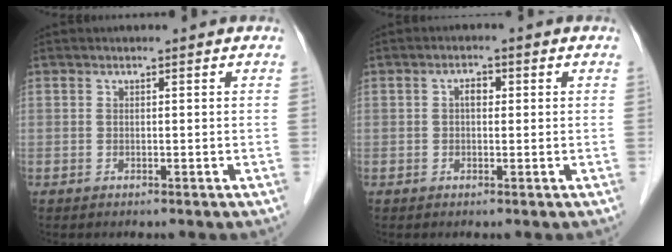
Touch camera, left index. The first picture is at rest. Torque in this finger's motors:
{"motor_torque": [0.00, 0.00, 0.00, 0.01]}